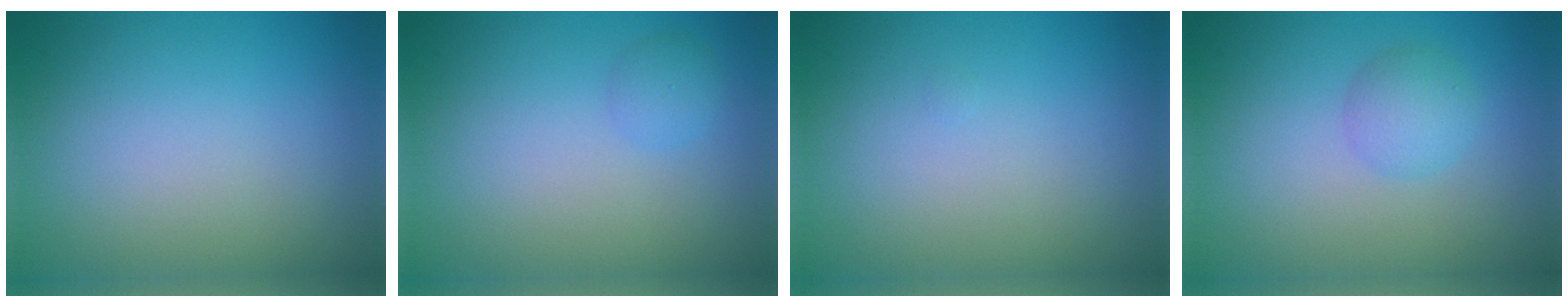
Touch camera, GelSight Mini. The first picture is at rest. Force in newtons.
{"total": 1.3, "press": 1.2, "slide": 0.1}
{"total": 0.0}
{"total": 2.2, "press": 2.2, "slide": 0.1}